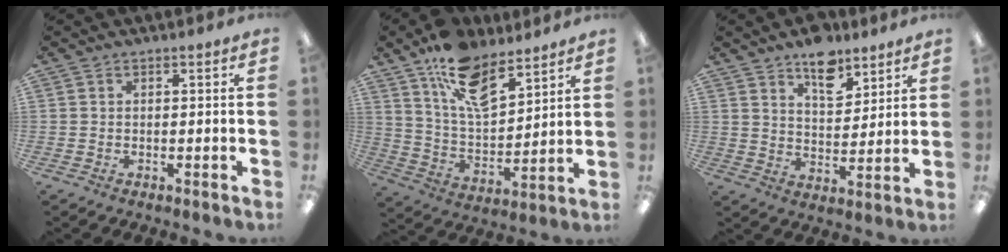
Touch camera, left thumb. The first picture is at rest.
{"total": 15.3, "force": [10.5, 7.0, 8.7], "torque": [-0.153, -0.051, 0.191]}
{"total": 10.0, "force": [7.0, 5.1, 5.0], "torque": [-0.061, -0.037, 0.121]}